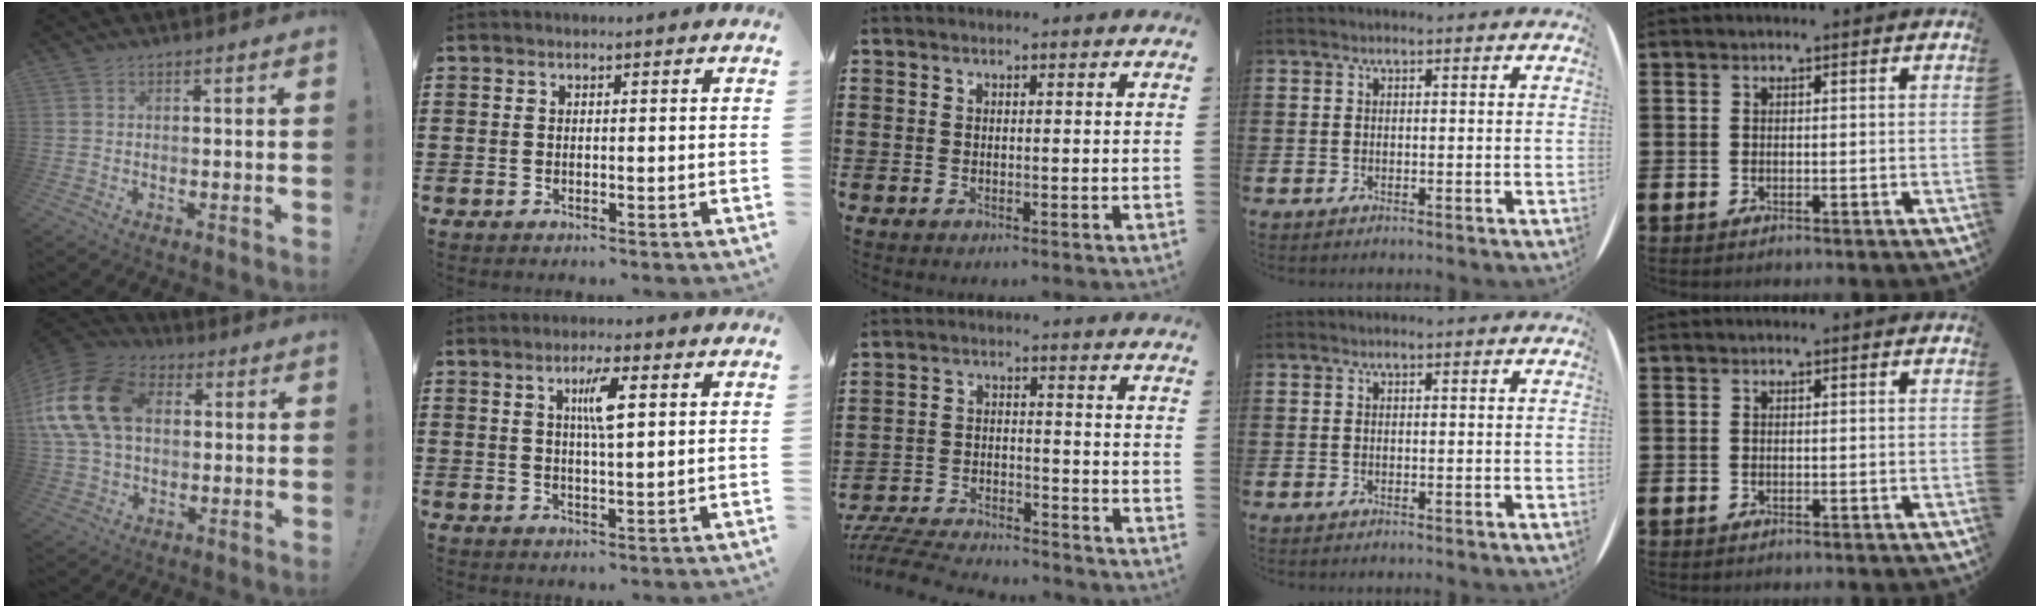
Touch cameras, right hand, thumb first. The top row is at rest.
{"thumb": {"total": 19.8, "force": [3.8, 14.1, 13.4], "torque": [-0.247, 0.011, 0.075]}, "index": {"total": 4.9, "force": [1.6, 0.9, 4.6], "torque": [-0.087, 0.006, 0.021]}, "middle": {"total": 6.8, "force": [-6.6, 0.8, 1.5], "torque": [-0.035, 0.007, -0.131]}}